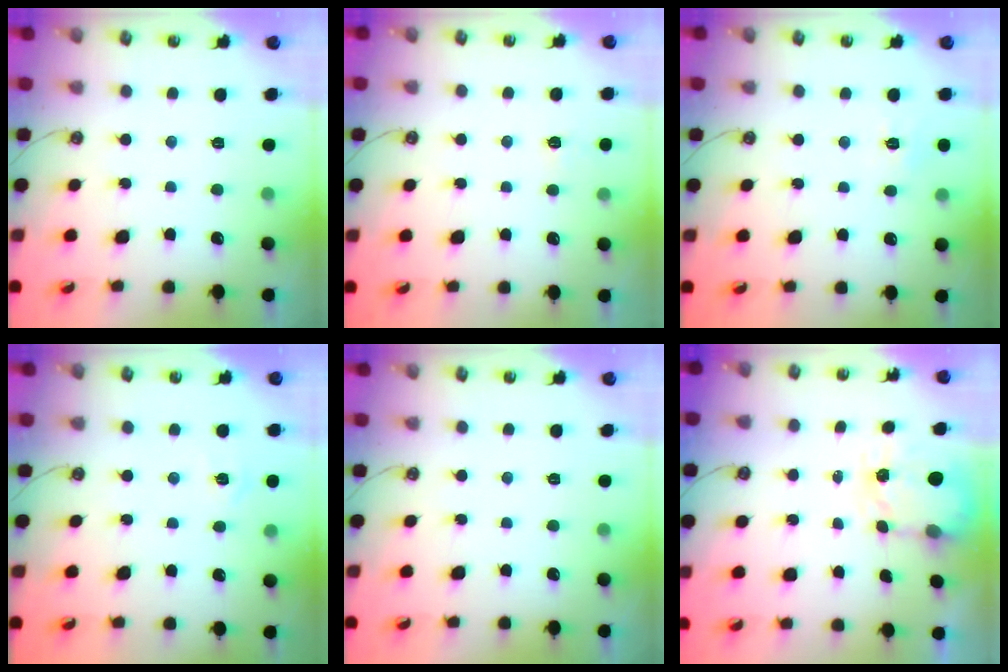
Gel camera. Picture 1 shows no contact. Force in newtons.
{"total": 2.5, "press": 2.4, "slide": 0.4}
{"total": 6.5, "press": 6.4, "slide": 0.7}
{"total": 4.3, "press": 4.2, "slide": 0.4}
{"total": 0.0}
{"total": 3.5, "press": 3.4, "slide": 0.4}